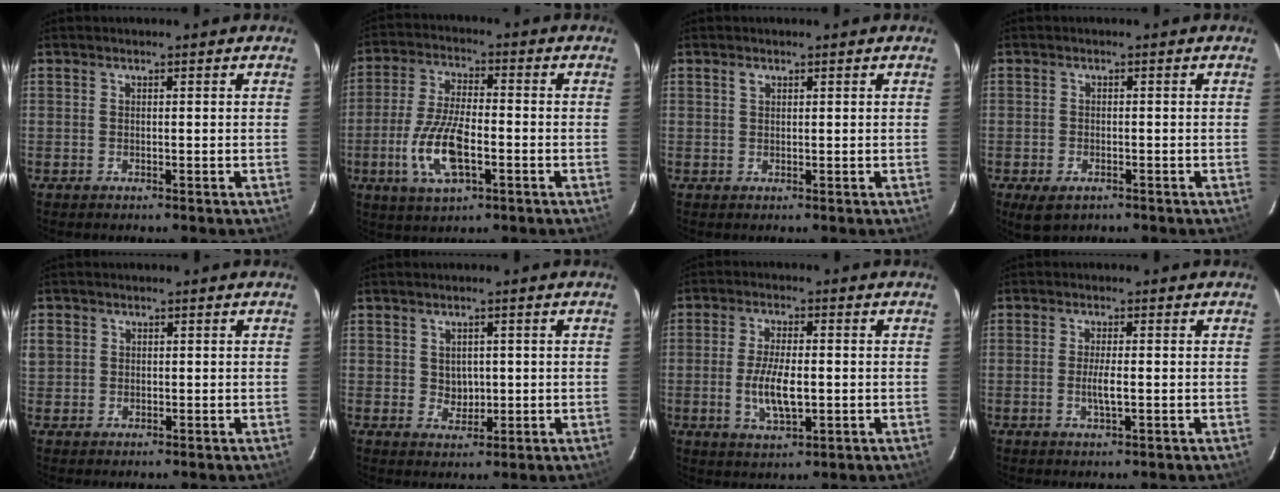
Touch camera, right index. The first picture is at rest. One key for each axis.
{"total": 11.6, "fx": -3.6, "fy": 4.3, "fz": 10.1, "tx": -0.212, "ty": -0.004, "tz": -0.067}
{"total": 0.9, "fx": 0.5, "fy": 0.6, "fz": 0.5, "tx": -0.009, "ty": 0.003, "tz": 0.008}
{"total": 4.3, "fx": -2.5, "fy": 2.5, "fz": 2.4, "tx": -0.054, "ty": -0.014, "tz": -0.042}
{"total": 2.8, "fx": 0.5, "fy": 2.6, "fz": 0.8, "tx": -0.012, "ty": 0.005, "tz": 0.009}
{"total": 3.1, "fx": 0.5, "fy": 2.7, "fz": 1.4, "tx": -0.020, "ty": 0.004, "tz": 0.014}
{"total": 7.9, "fx": -1.2, "fy": 3.0, "fz": 7.2, "tx": -0.142, "ty": -0.004, "tz": -0.019}
{"total": 2.9, "fx": -0.4, "fy": 0.3, "fz": 2.9, "tx": -0.054, "ty": -0.003, "tz": -0.007}